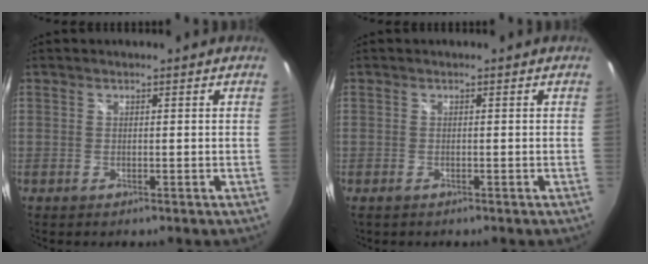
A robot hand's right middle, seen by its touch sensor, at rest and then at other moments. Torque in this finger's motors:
{"motor_torque": [-0.52, -0.35, -0.08, -0.02]}